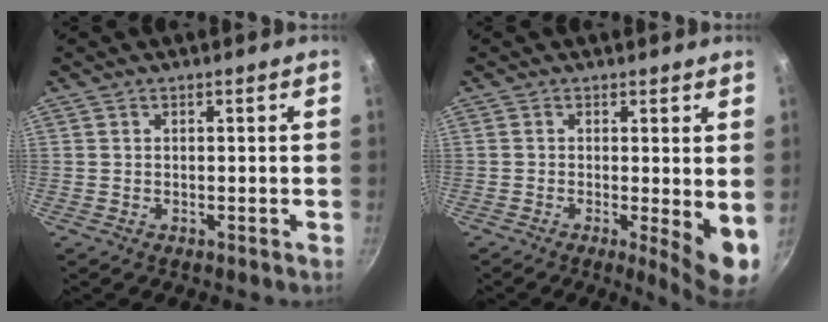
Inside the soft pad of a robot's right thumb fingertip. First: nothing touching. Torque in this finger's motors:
{"motor_torque": [1.59, 3.42, -0.04, 0.13, 0.05]}